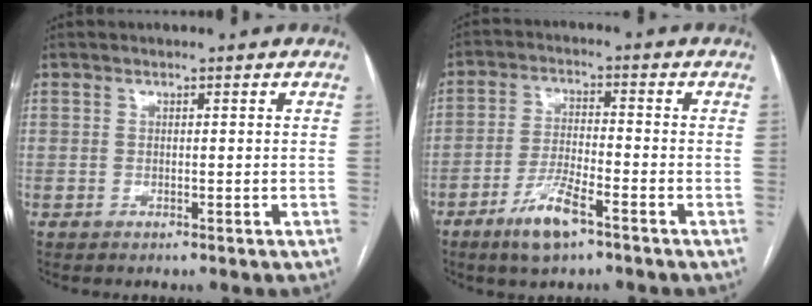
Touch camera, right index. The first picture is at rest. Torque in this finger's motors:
{"motor_torque": [0.74, -0.29, 0.34, 0.08]}